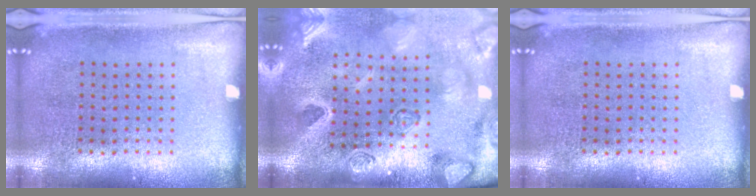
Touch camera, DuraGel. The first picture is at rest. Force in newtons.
{"total": 3.9, "press": 3.2, "slide": 2.3}
{"total": 0.0}